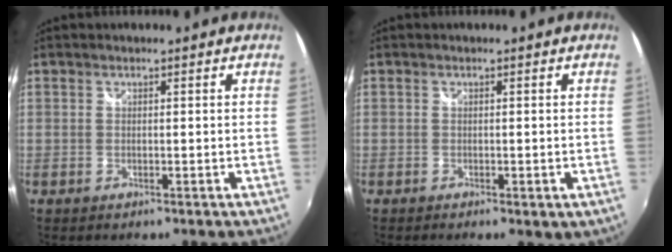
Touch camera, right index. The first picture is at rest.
{"total": 2.9, "force": [-1.3, 0.9, 2.4], "torque": [-0.037, -0.013, -0.013]}